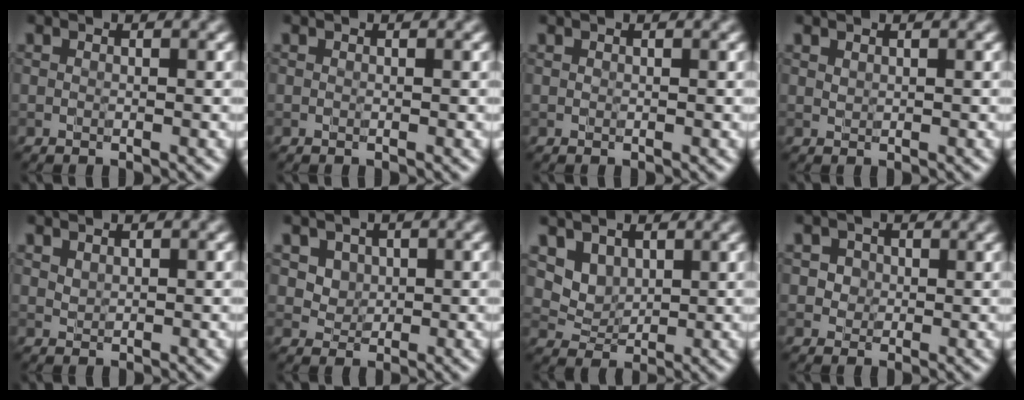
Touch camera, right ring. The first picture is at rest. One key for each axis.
{"total": 0.0}
{"total": 0.0}
{"total": 0.5, "fx": 0.5, "fy": 0.1, "fz": 0.0, "tx": -0.005, "ty": 0.001, "tz": 0.014}
{"total": 0.8, "fx": 0.8, "fy": 0.2, "fz": 0.1, "tx": -0.007, "ty": 0.001, "tz": 0.020}
{"total": 3.1, "fx": 1.6, "fy": 2.3, "fz": 1.2, "tx": -0.034, "ty": 0.000, "tz": 0.043}
{"total": 4.0, "fx": 2.6, "fy": 2.8, "fz": 1.4, "tx": -0.052, "ty": -0.020, "tz": 0.072}
{"total": 2.0, "fx": 1.0, "fy": 1.7, "fz": 0.6, "tx": -0.013, "ty": 0.002, "tz": 0.021}